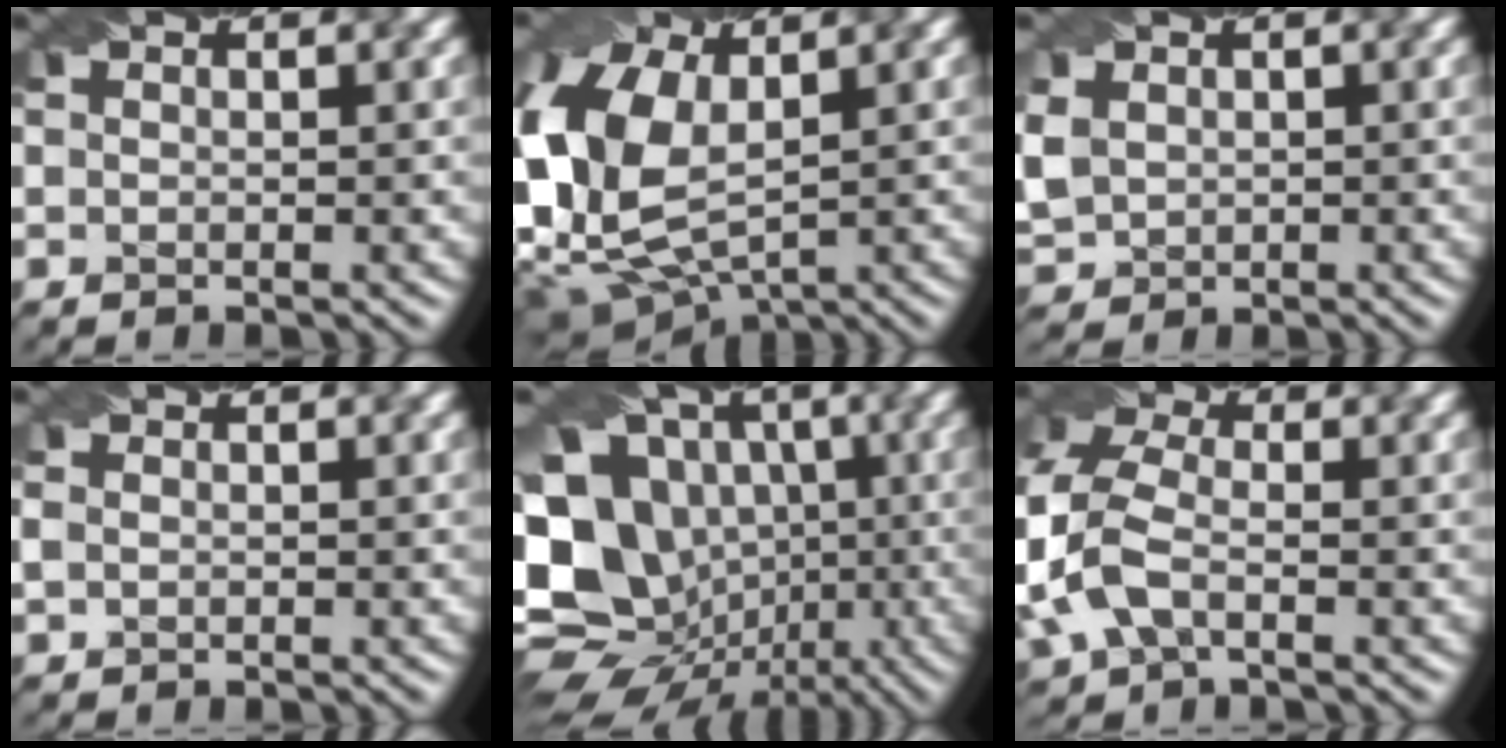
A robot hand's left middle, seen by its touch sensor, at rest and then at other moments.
{"total": 12.1, "force": [1.5, 7.6, 9.3], "torque": [-0.234, -0.009, 0.027]}
{"total": 3.3, "force": [0.7, 2.8, 1.7], "torque": [-0.063, 0.006, 0.018]}
{"total": 1.2, "force": [0.0, 1.0, 0.7], "torque": [-0.019, 0.002, 0.003]}
{"total": 20.6, "force": [-2.4, 17.9, 10.0], "torque": [-0.216, 0.010, -0.067]}
{"total": 7.5, "force": [-1.1, 5.0, 5.5], "torque": [-0.149, 0.012, -0.034]}